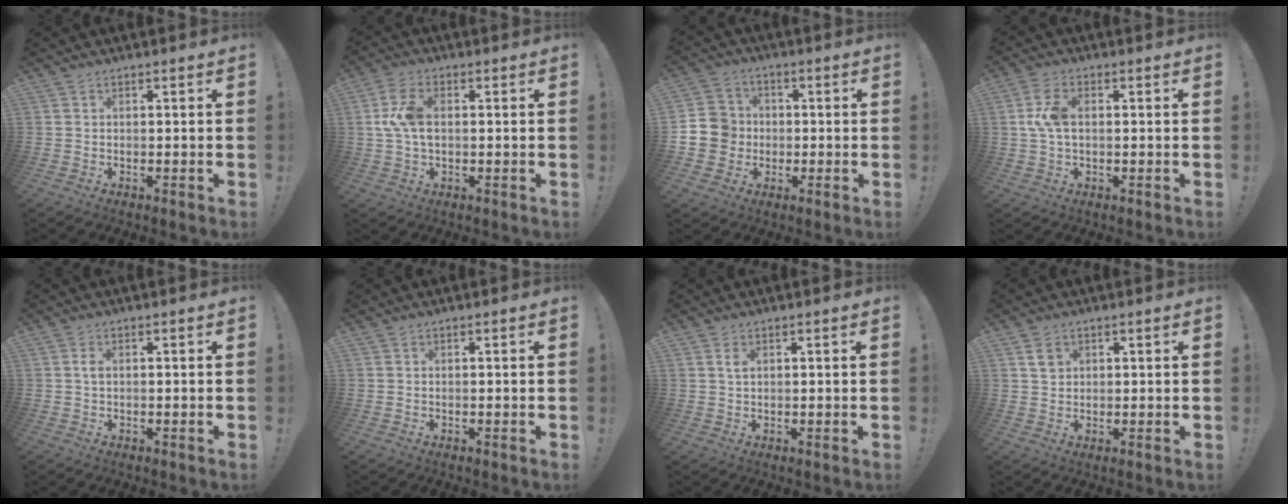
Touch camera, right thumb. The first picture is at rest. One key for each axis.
{"total": 8.7, "fx": 0.9, "fy": 5.2, "fz": 7.0, "tx": -0.143, "ty": 0.003, "tz": 0.017}
{"total": 9.3, "fx": -1.1, "fy": 8.9, "fz": 2.3, "tx": -0.038, "ty": 0.013, "tz": -0.017}
{"total": 7.2, "fx": 0.8, "fy": 4.2, "fz": 5.8, "tx": -0.118, "ty": 0.002, "tz": 0.014}
{"total": 1.4, "fx": 0.2, "fy": 0.9, "fz": 1.1, "tx": -0.027, "ty": 0.006, "tz": 0.003}
{"total": 0.0}
{"total": 1.8, "fx": 0.9, "fy": 1.0, "fz": 1.2, "tx": -0.022, "ty": -0.001, "tz": 0.015}
{"total": 3.2, "fx": 1.6, "fy": 2.4, "fz": 1.3, "tx": -0.006, "ty": -0.005, "tz": 0.027}